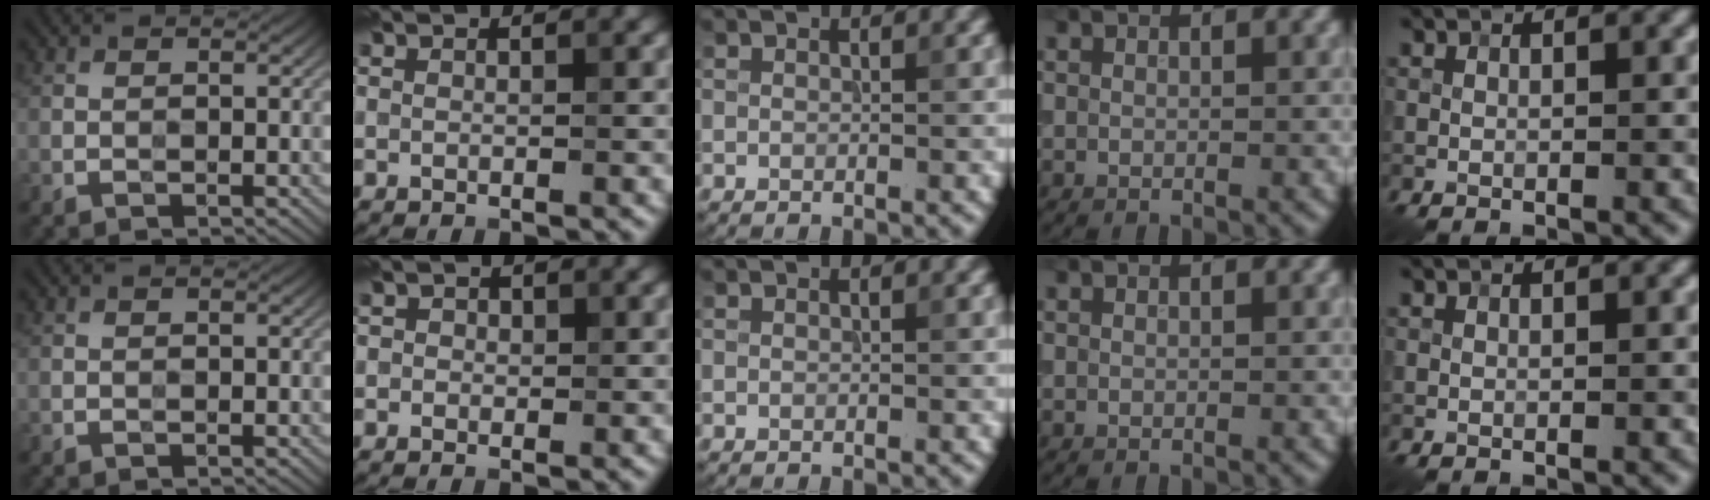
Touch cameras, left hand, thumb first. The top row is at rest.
{"index": {"total": 0.9, "force": [-0.1, 0.9, 0.1], "torque": [0.007, -0.006, -0.003]}}